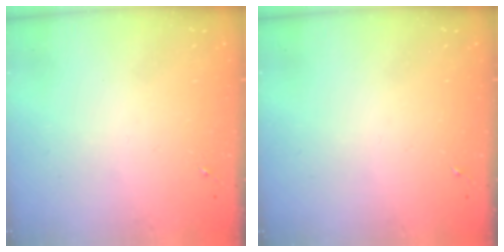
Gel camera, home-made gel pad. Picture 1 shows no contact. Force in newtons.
{"total": 0.0}